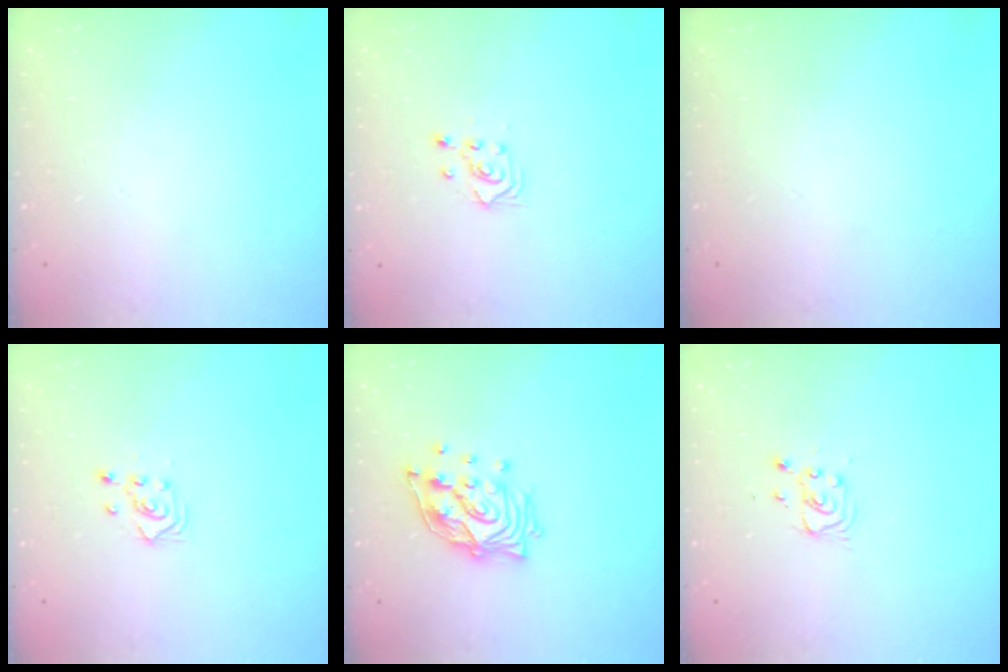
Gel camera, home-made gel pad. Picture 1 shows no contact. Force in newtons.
{"total": 2.3, "press": 2.3, "slide": 0.3}
{"total": 0.0}
{"total": 2.3, "press": 2.3, "slide": 0.3}
{"total": 13.9, "press": 13.8, "slide": 1.4}
{"total": 2.8, "press": 2.8, "slide": 0.4}